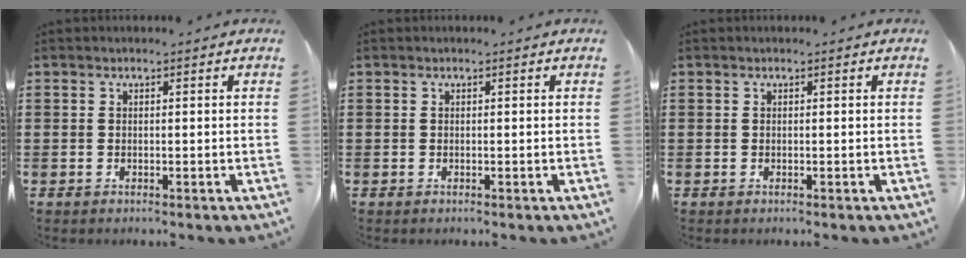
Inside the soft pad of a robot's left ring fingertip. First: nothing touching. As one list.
[{"total": 0.0}, {"total": 0.0}]